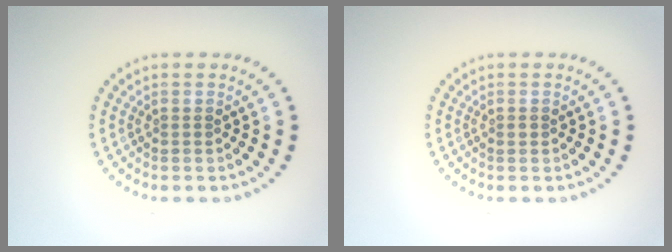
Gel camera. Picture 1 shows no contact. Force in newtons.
{"total": 0.6, "press": 0.6, "slide": 0.1}